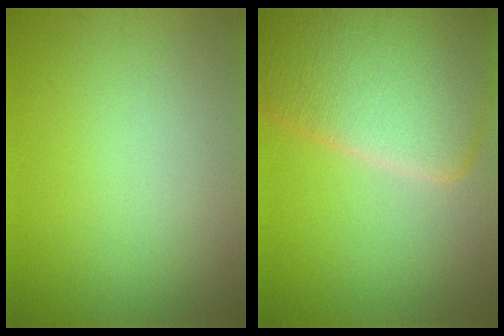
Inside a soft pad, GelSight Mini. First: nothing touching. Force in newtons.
{"total": 11.8, "press": 11.7, "slide": 1.1}